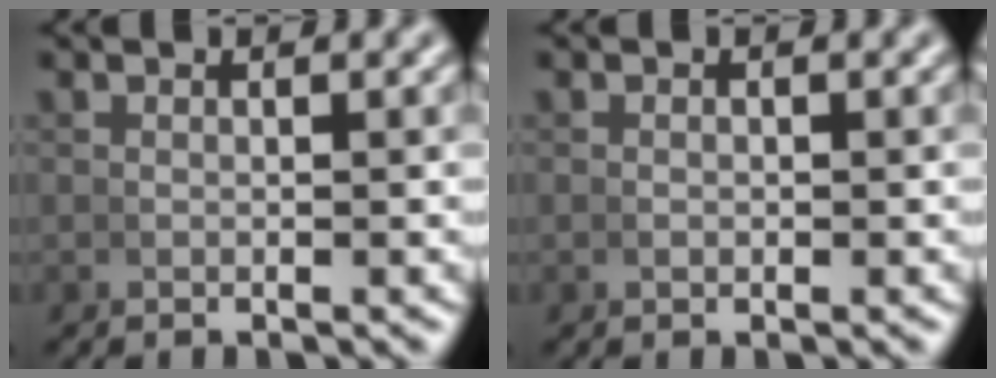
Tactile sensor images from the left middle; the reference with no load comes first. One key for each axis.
{"total": 0.0}